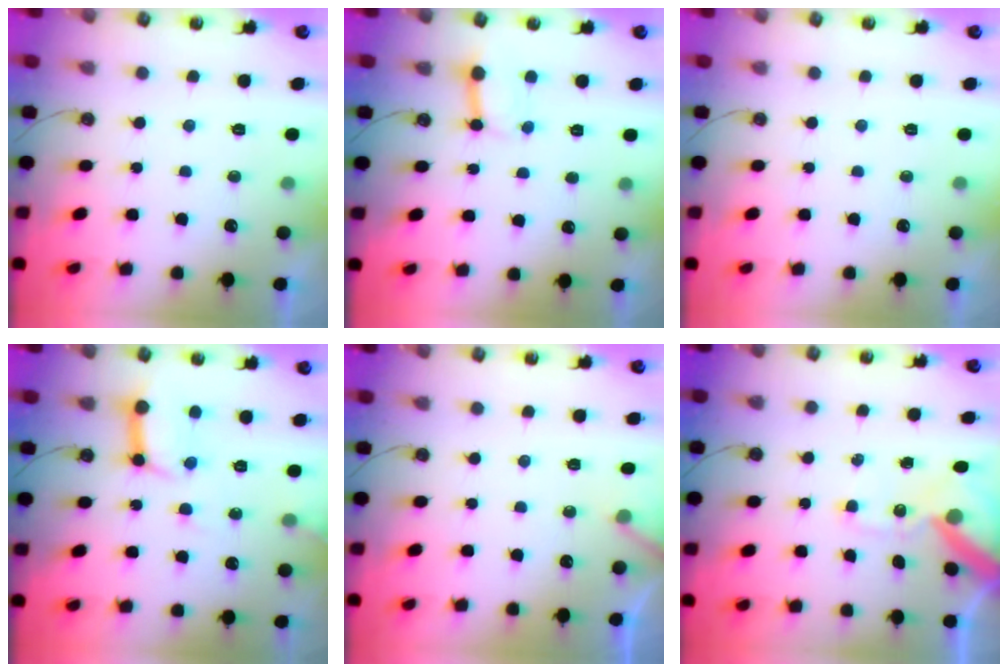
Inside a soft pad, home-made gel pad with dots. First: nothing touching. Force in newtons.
{"total": 6.1, "press": 6.1, "slide": 0.5}
{"total": 0.0}
{"total": 11.3, "press": 11.3, "slide": 1.3}
{"total": 5.3, "press": 5.2, "slide": 0.4}
{"total": 12.7, "press": 12.5, "slide": 1.8}